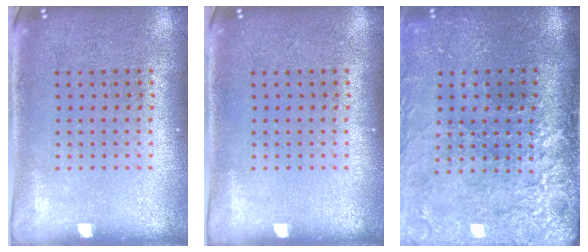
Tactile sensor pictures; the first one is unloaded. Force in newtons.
{"total": 0.0}
{"total": 4.4, "press": 3.6, "slide": 2.5}